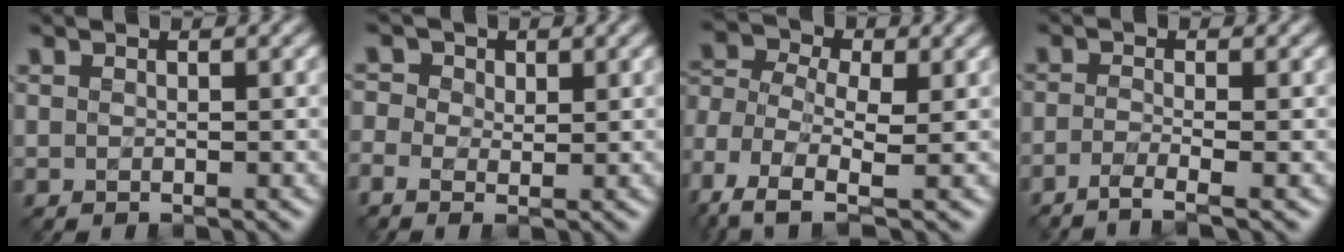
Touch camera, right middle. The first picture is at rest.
{"total": 2.5, "force": [0.2, 2.0, 1.5], "torque": [-0.035, 0.004, -0.001]}
{"total": 6.7, "force": [-2.8, 3.7, 4.8], "torque": [-0.119, -0.004, -0.068]}
{"total": 2.5, "force": [-1.6, 0.5, 1.9], "torque": [-0.031, -0.008, -0.046]}